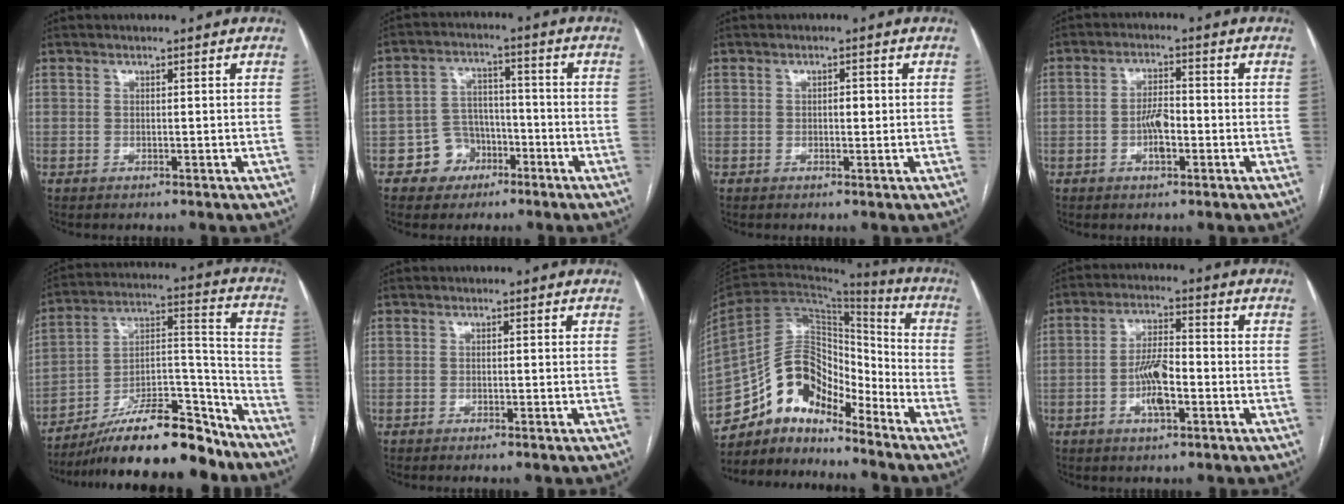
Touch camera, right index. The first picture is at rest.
{"total": 6.2, "force": [-3.2, 5.2, 1.2], "torque": [-0.017, 0.019, -0.046]}
{"total": 1.4, "force": [0.0, 0.7, 1.2], "torque": [-0.016, 0.003, 0.000]}
{"total": 4.3, "force": [-1.3, 1.5, 3.8], "torque": [-0.071, 0.006, -0.023]}
{"total": 21.6, "force": [-17.9, 4.4, 11.3], "torque": [-0.171, 0.026, -0.298]}
{"total": 0.7, "force": [-0.5, -0.1, 0.4], "torque": [-0.010, 0.000, -0.008]}
{"total": 15.2, "force": [-12.2, 6.7, 6.0], "torque": [-0.111, 0.068, -0.222]}
{"total": 6.7, "force": [-2.0, 2.0, 6.1], "torque": [-0.121, 0.007, -0.037]}